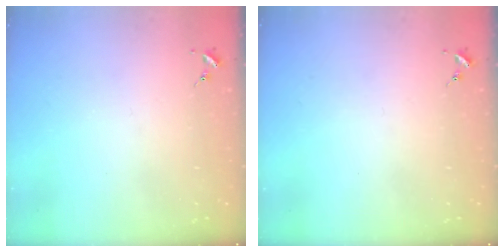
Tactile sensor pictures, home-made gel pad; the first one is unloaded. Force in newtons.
{"total": 0.0}